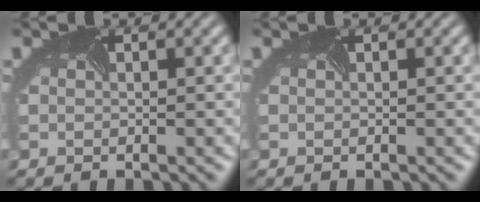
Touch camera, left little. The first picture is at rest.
{"total": 0.0}